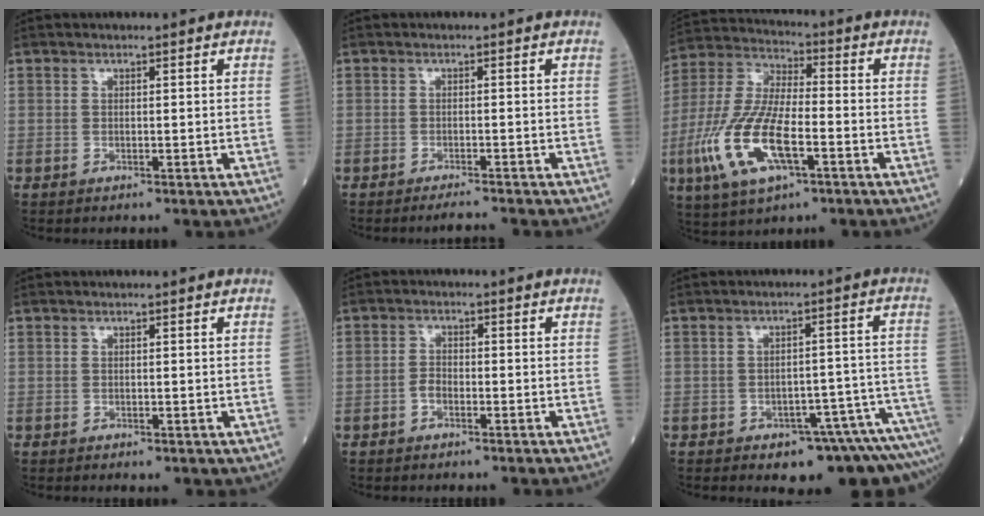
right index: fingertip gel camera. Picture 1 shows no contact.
{"total": 2.9, "force": [-2.7, -0.5, 1.0], "torque": [-0.016, -0.010, -0.038]}
{"total": 15.5, "force": [-5.1, 5.3, 13.6], "torque": [-0.303, -0.008, -0.095]}
{"total": 0.7, "force": [-0.2, 0.5, 0.5], "torque": [-0.004, -0.001, 0.002]}
{"total": 2.0, "force": [-0.9, 1.0, 1.4], "torque": [-0.023, 0.006, -0.018]}
{"total": 9.5, "force": [-8.1, 2.1, 4.6], "torque": [-0.023, 0.028, -0.104]}